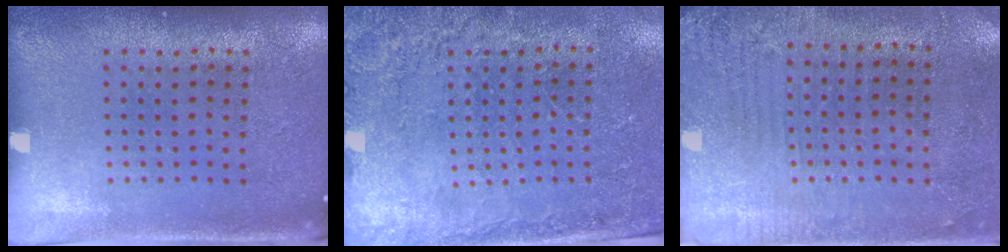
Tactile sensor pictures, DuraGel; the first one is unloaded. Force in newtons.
{"total": 2.5, "press": 2.3, "slide": 0.8}
{"total": 2.9, "press": 2.4, "slide": 1.6}